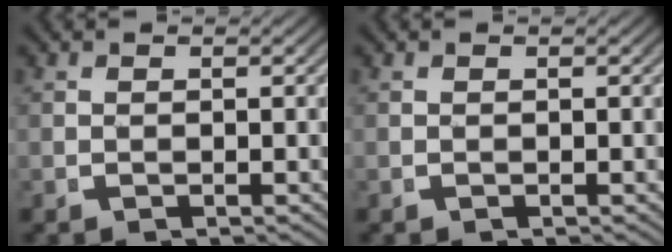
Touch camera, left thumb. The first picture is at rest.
{"total": 0.0}